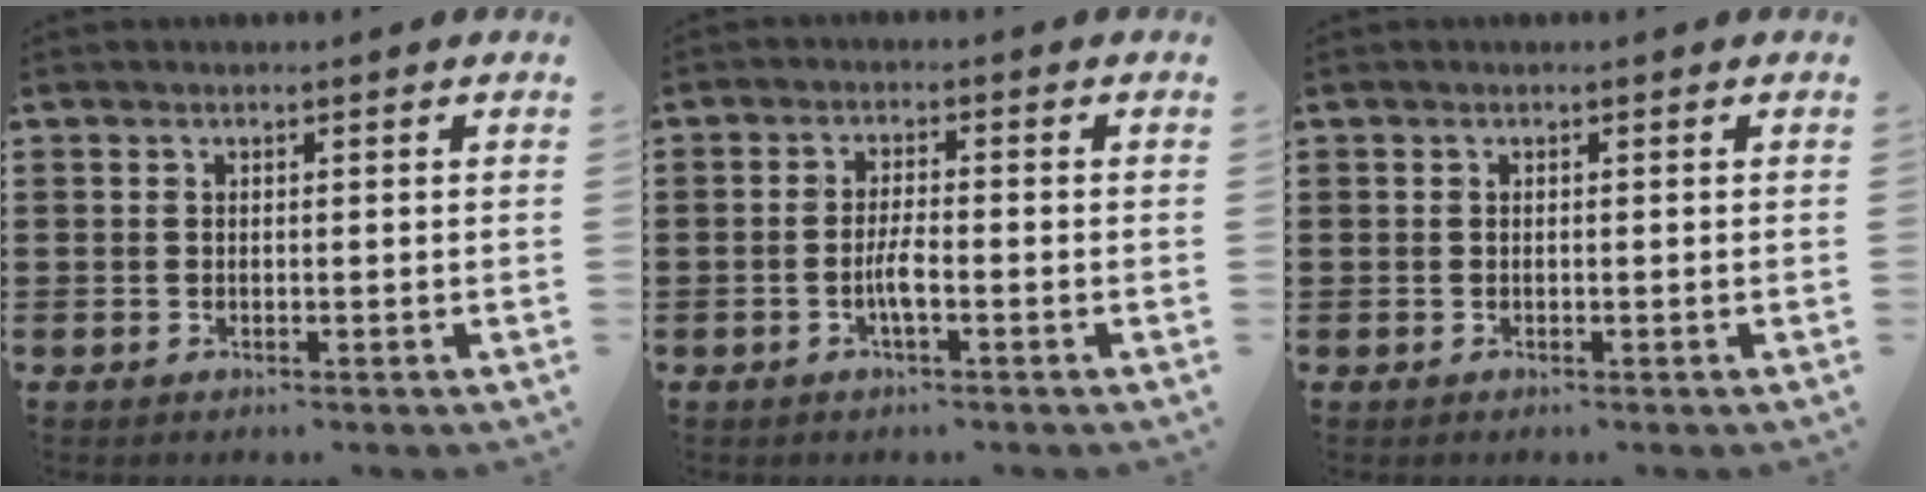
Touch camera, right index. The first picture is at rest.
{"total": 3.2, "force": [-1.2, 0.5, 3.0], "torque": [-0.068, -0.004, -0.026]}
{"total": 0.0}